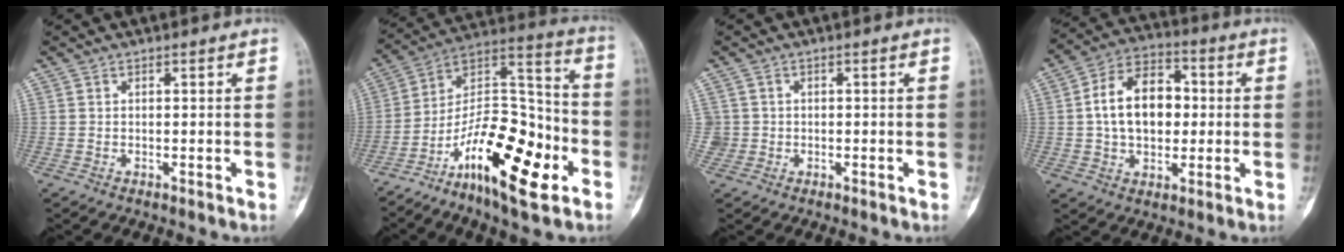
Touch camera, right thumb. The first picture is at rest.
{"total": 22.1, "force": [-10.0, 8.5, 17.8], "torque": [-0.271, 0.071, -0.167]}
{"total": 2.0, "force": [-0.4, 2.0, -0.1], "torque": [0.014, 0.008, -0.012]}
{"total": 14.0, "force": [0.7, 9.4, 10.3], "torque": [-0.149, 0.022, 0.005]}